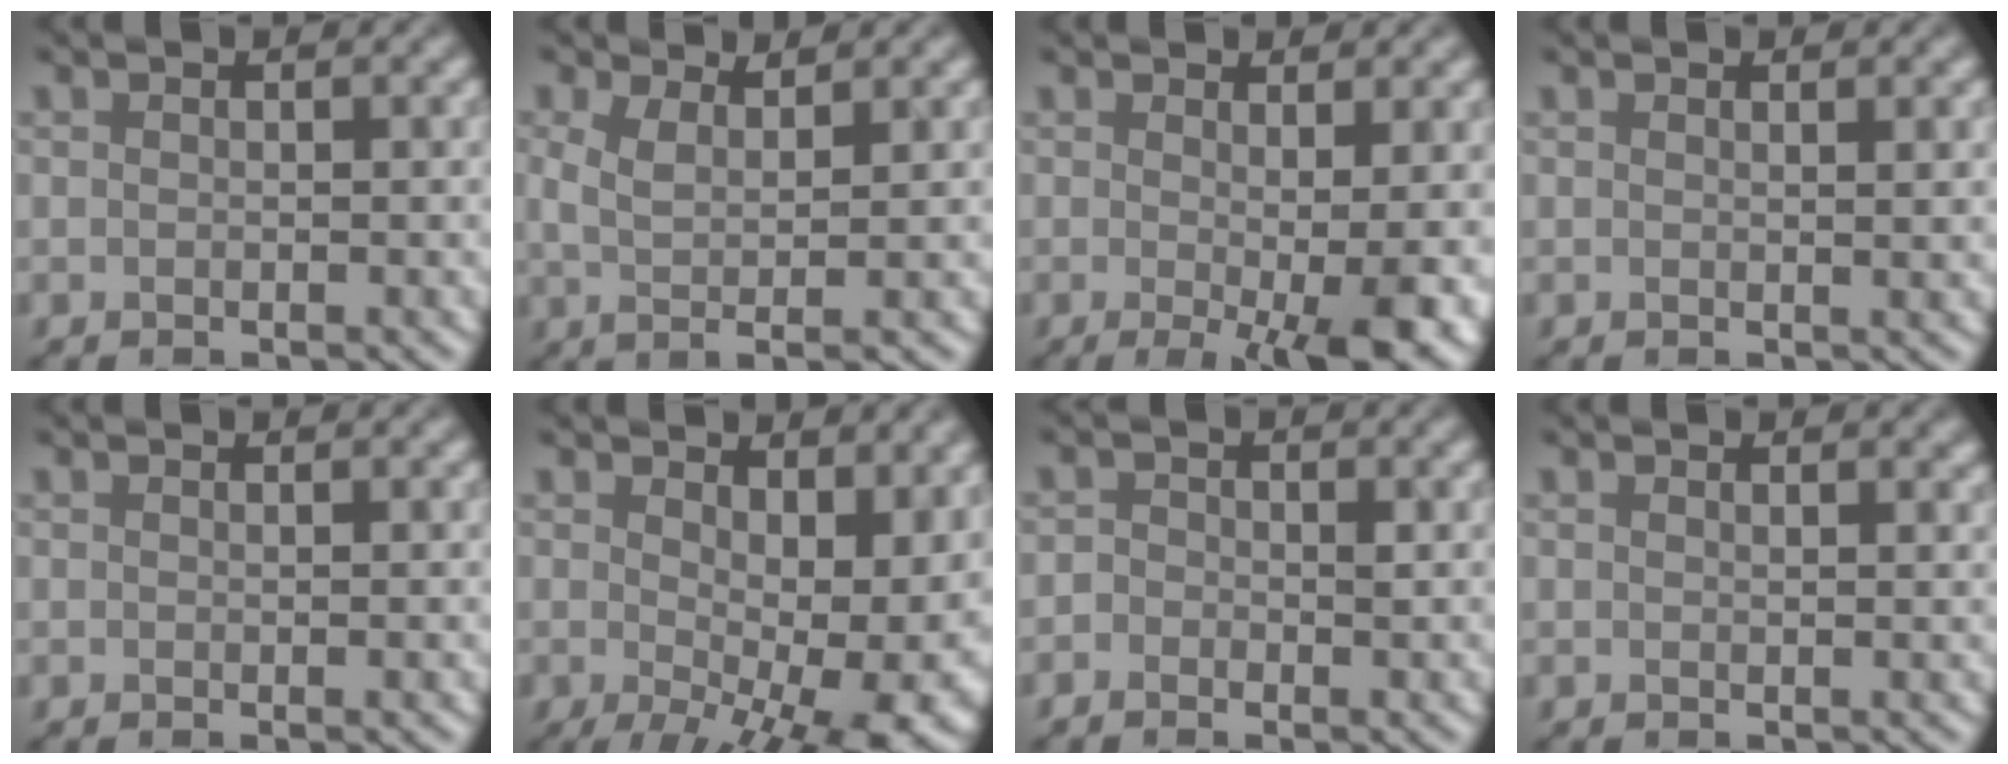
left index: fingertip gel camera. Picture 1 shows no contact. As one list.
[{"total": 3.0, "force": [1.1, 0.9, 2.6], "torque": [-0.050, -0.006, 0.016]}, {"total": 6.7, "force": [-0.7, 1.6, 6.5], "torque": [-0.090, -0.017, -0.009]}, {"total": 1.2, "force": [0.8, 0.3, 0.9], "torque": [-0.002, 0.003, 0.006]}, {"total": 0.5, "force": [0.4, 0.0, 0.4], "torque": [-0.006, 0.000, 0.004]}, {"total": 12.6, "force": [0.4, 6.3, 10.9], "torque": [-0.151, -0.022, 0.032]}, {"total": 1.6, "force": [-0.7, 1.1, 0.9], "torque": [-0.003, -0.002, -0.016]}, {"total": 1.4, "force": [1.2, 0.3, 0.6], "torque": [-0.003, 0.004, 0.015]}]